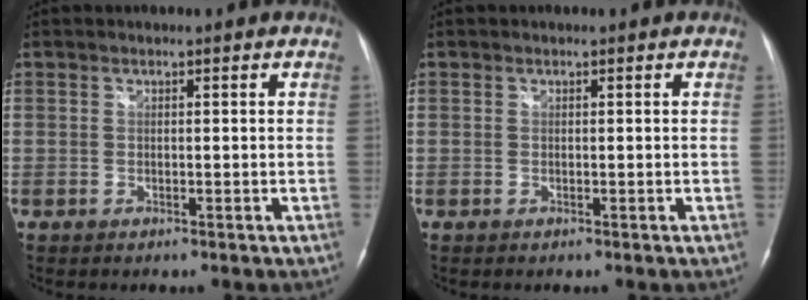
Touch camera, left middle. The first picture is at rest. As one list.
[{"total": 0.0}]